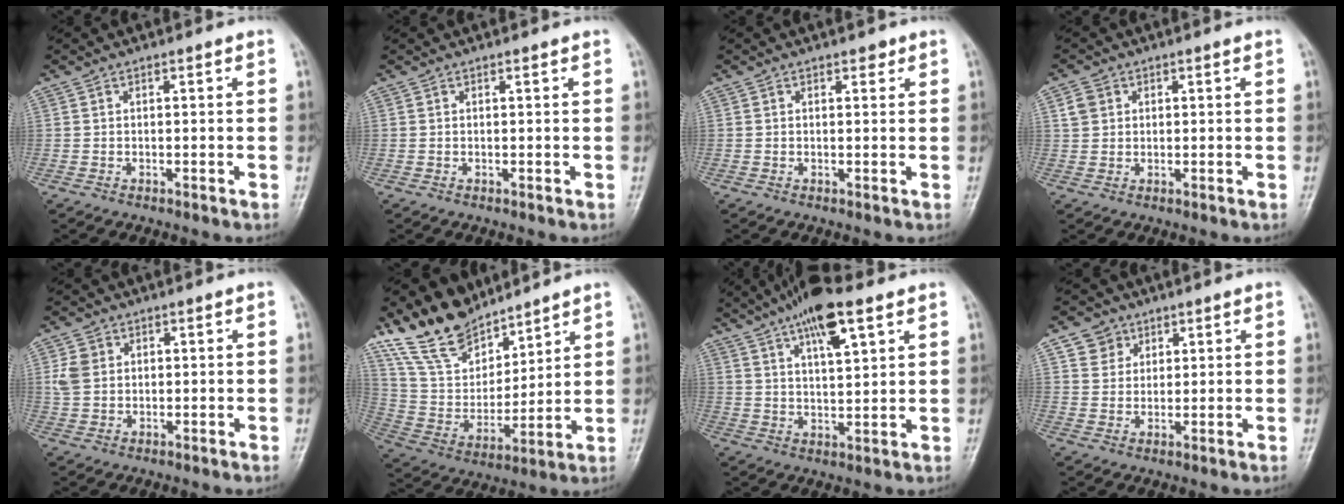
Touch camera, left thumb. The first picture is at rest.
{"total": 0.0}
{"total": 1.1, "force": [0.8, 0.7, 0.5], "torque": [0.002, -0.004, 0.008]}
{"total": 3.2, "force": [1.1, 2.7, 1.2], "torque": [-0.013, 0.000, 0.022]}
{"total": 4.2, "force": [1.0, 3.5, 2.2], "torque": [-0.030, 0.003, 0.023]}
{"total": 17.0, "force": [13.6, 8.0, 6.4], "torque": [-0.082, -0.063, 0.269]}
{"total": 12.3, "force": [7.4, 3.7, 9.2], "torque": [-0.142, -0.020, 0.124]}
{"total": 4.7, "force": [2.6, 3.8, 0.7], "torque": [0.012, -0.016, 0.047]}